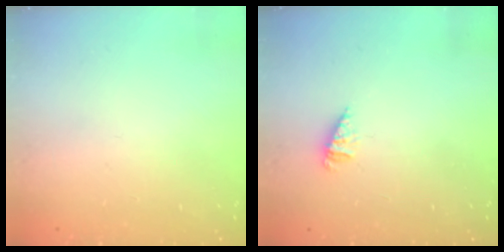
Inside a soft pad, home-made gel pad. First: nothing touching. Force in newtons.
{"total": 1.5, "press": 1.5, "slide": 0.2}